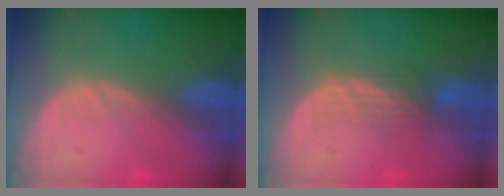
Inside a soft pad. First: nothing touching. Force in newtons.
{"total": 3.4, "press": 2.9, "slide": 1.9}